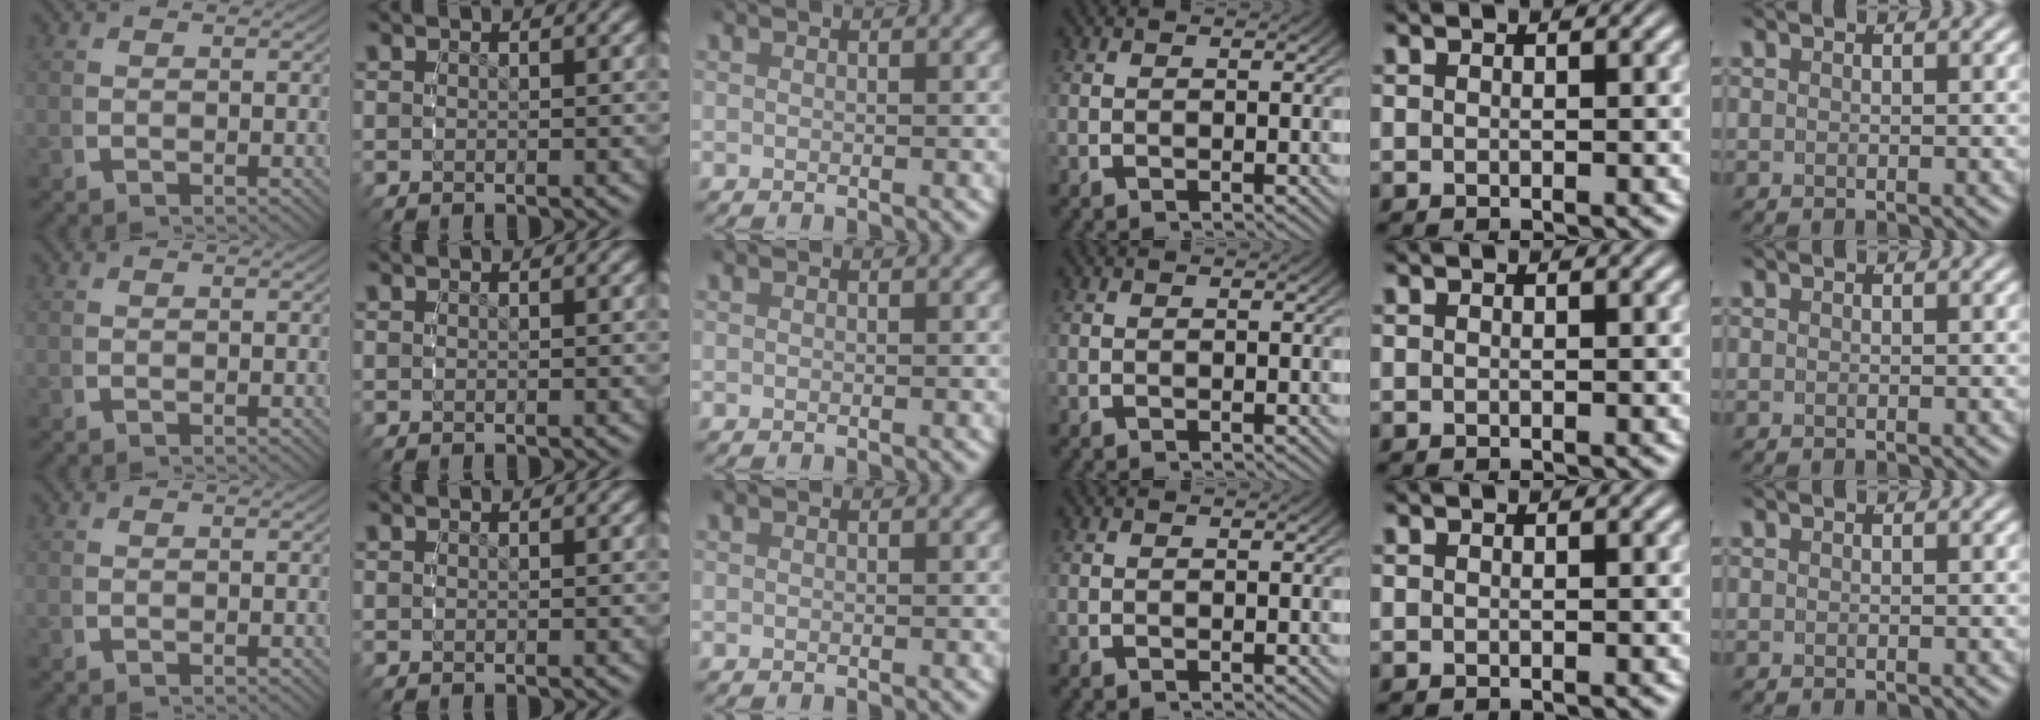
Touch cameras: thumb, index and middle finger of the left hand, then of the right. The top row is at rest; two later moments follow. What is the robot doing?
{"motion": "reach", "object": "jewelry box"}